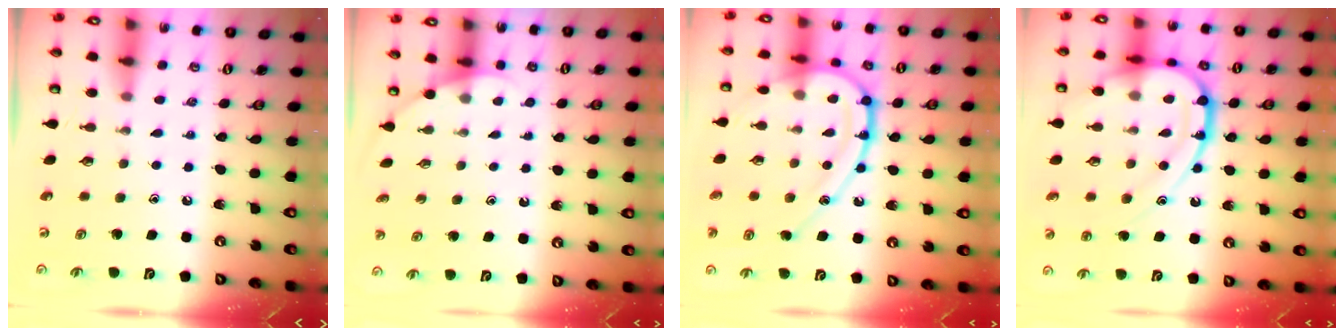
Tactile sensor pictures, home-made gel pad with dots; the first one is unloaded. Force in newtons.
{"total": 2.5, "press": 2.5, "slide": 0.2}
{"total": 17.7, "press": 17.7, "slide": 0.6}
{"total": 19.8, "press": 19.7, "slide": 2.0}